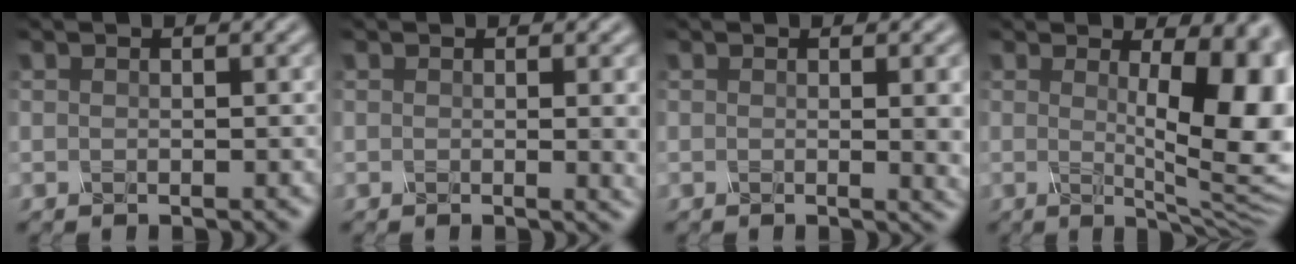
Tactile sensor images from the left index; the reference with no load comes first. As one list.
[{"total": 2.6, "force": [0.1, 0.8, 2.5], "torque": [-0.020, -0.002, -0.001]}, {"total": 3.4, "force": [0.2, 1.0, 3.3], "torque": [-0.030, -0.001, 0.001]}, {"total": 11.3, "force": [0.9, 3.4, 10.7], "torque": [-0.107, -0.004, 0.014]}]